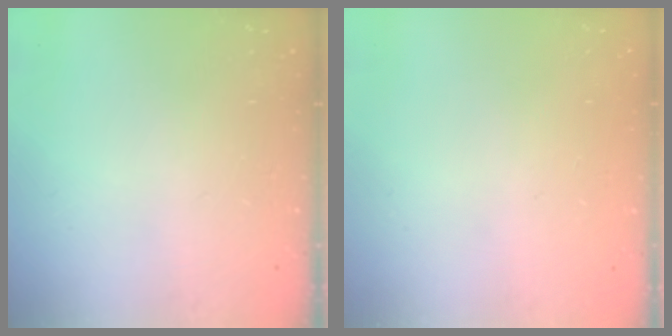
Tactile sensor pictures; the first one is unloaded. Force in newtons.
{"total": 0.0}